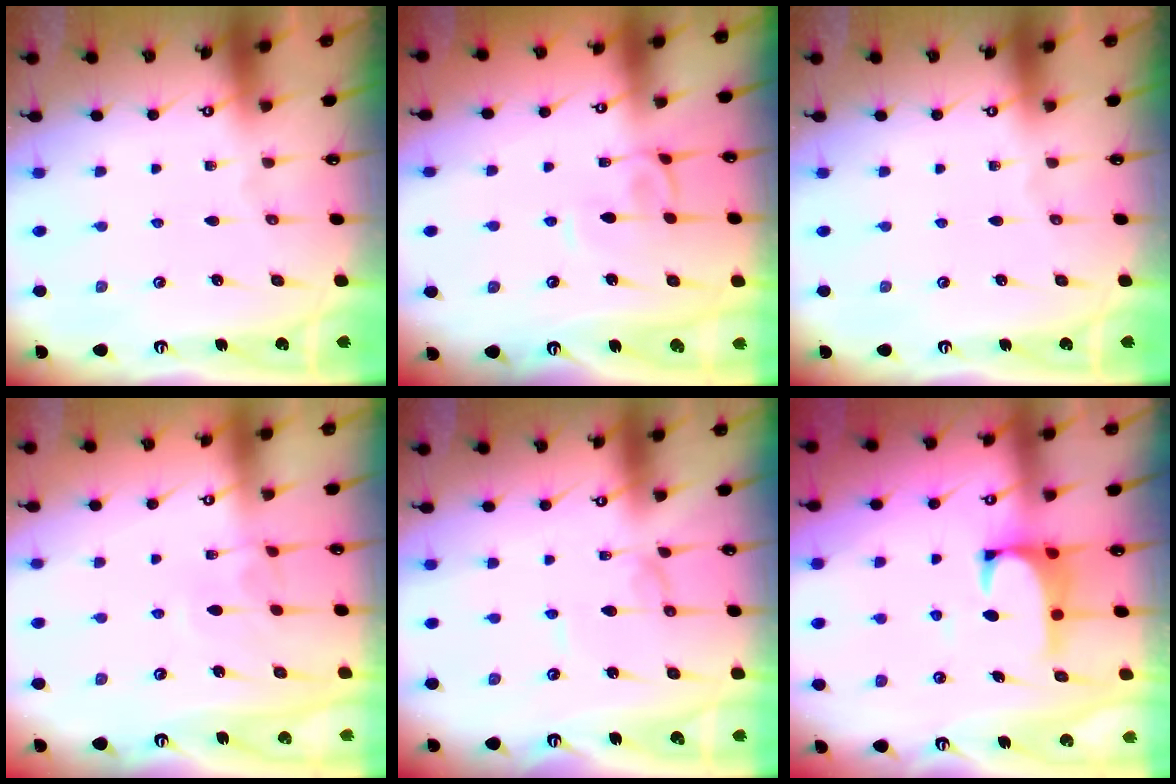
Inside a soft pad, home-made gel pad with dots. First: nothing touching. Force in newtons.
{"total": 2.9, "press": 2.9, "slide": 0.2}
{"total": 0.0}
{"total": 2.8, "press": 2.8, "slide": 0.3}
{"total": 1.3, "press": 1.3, "slide": 0.0}
{"total": 2.5, "press": 2.4, "slide": 0.7}